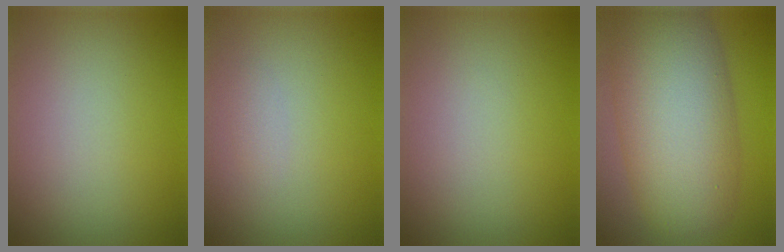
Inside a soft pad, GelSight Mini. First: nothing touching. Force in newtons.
{"total": 0.7, "press": 0.7, "slide": 0.1}
{"total": 0.0}
{"total": 11.4, "press": 11.4, "slide": 0.3}